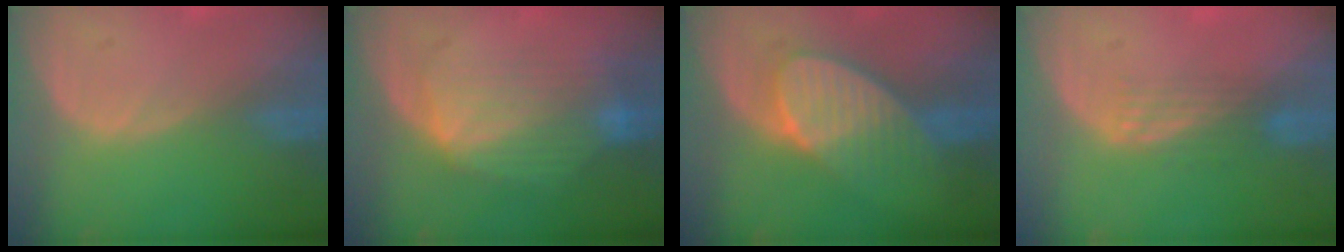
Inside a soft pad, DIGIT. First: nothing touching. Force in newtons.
{"total": 7.9, "press": 7.5, "slide": 2.3}
{"total": 7.5, "press": 7.4, "slide": 1.3}
{"total": 3.3, "press": 2.8, "slide": 1.8}